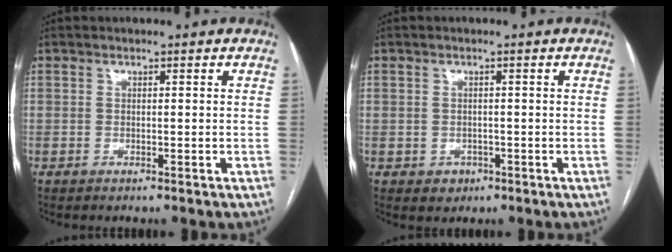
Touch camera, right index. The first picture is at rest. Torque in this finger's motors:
{"motor_torque": [-0.21, 0.15, -0.22, -0.10]}